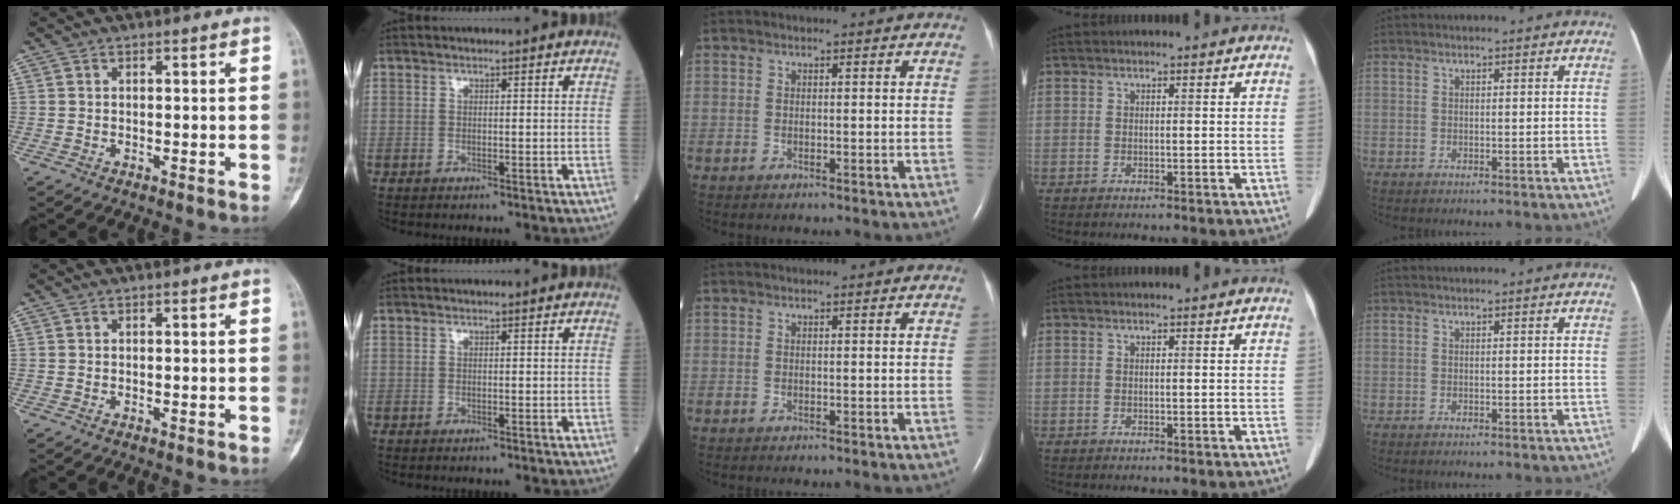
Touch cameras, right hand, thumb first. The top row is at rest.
{}